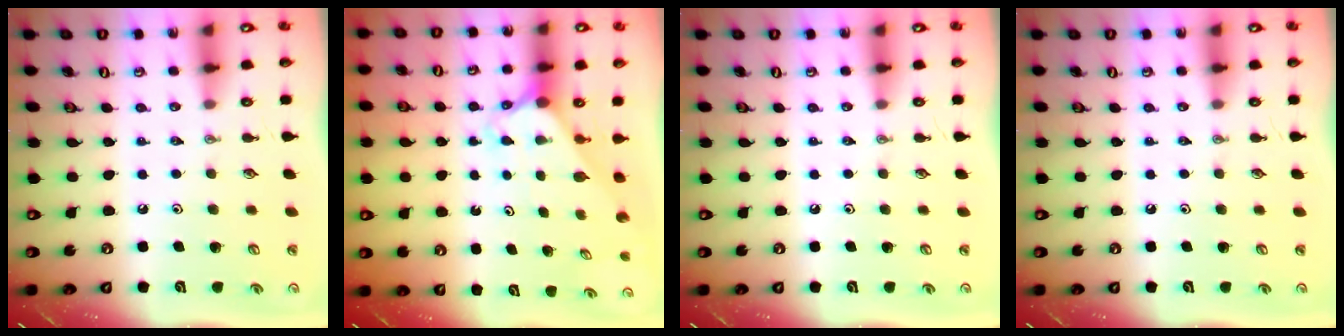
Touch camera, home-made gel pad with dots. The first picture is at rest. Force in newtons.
{"total": 2.2, "press": 2.2, "slide": 0.2}
{"total": 0.0}
{"total": 0.0}